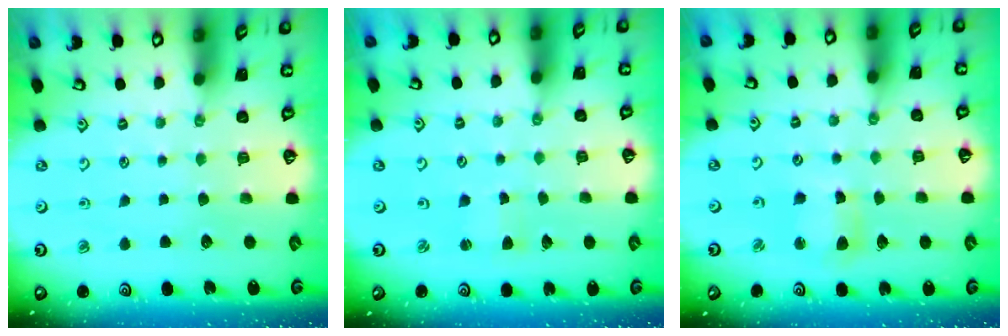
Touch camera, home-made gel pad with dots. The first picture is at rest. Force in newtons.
{"total": 2.1, "press": 2.1, "slide": 0.3}
{"total": 6.2, "press": 6.1, "slide": 0.8}